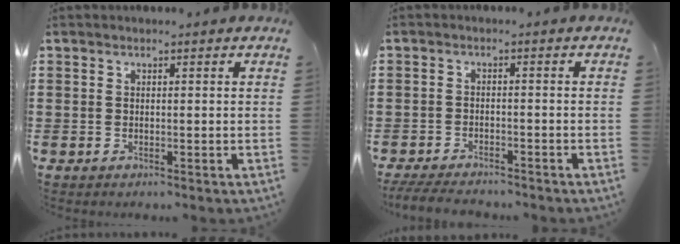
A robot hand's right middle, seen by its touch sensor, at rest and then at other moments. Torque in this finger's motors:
{"motor_torque": [0.30, 0.15, 0.06, 0.06]}